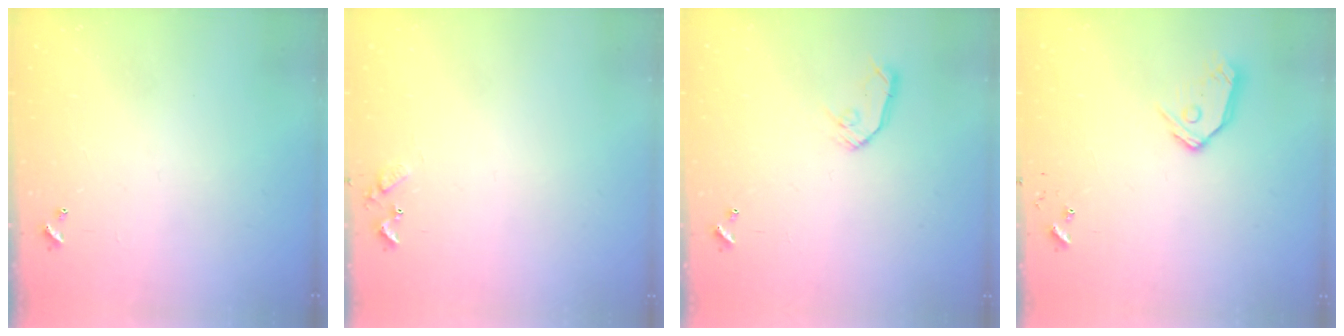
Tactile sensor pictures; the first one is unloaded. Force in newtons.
{"total": 5.5, "press": 5.5, "slide": 0.4}
{"total": 8.0, "press": 8.0, "slide": 0.4}
{"total": 10.1, "press": 10.1, "slide": 1.2}